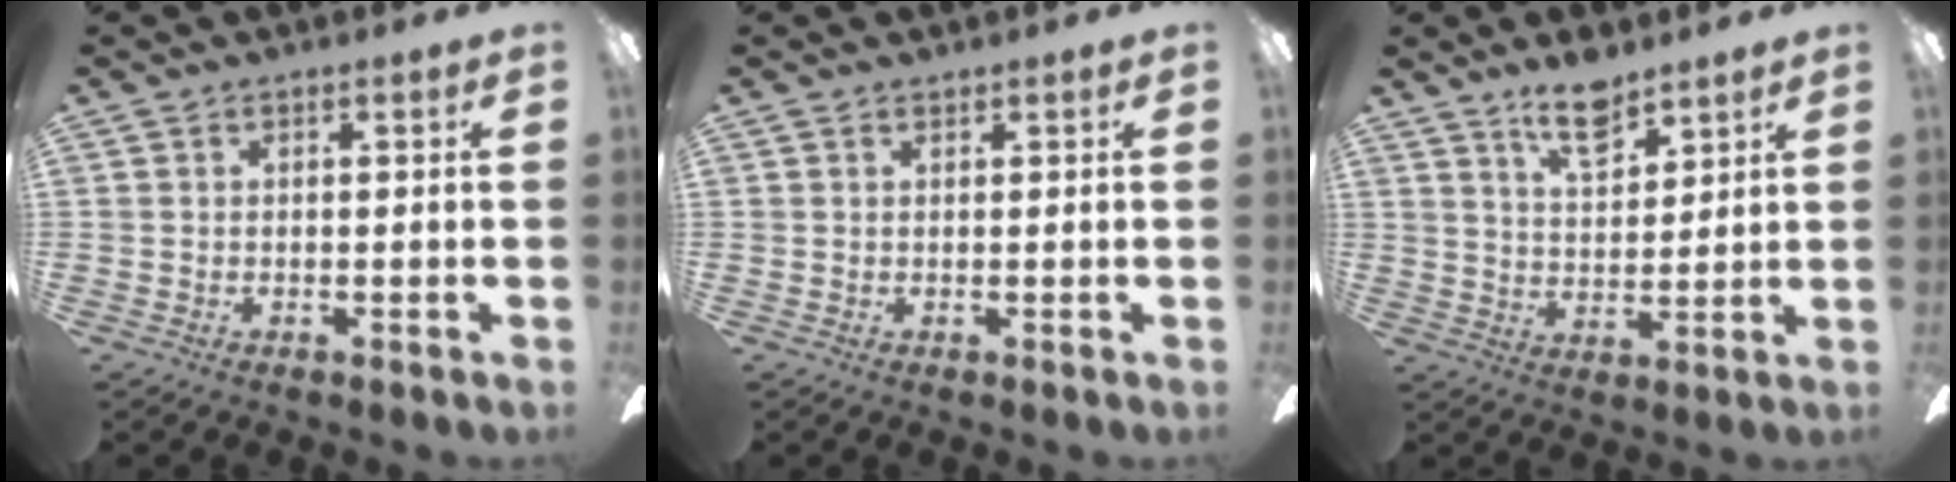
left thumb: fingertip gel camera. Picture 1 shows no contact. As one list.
[{"total": 0.6, "force": [0.5, 0.0, 0.0], "torque": [0.000, -0.001, 0.011]}, {"total": 9.6, "force": [7.2, 3.8, 5.0], "torque": [-0.084, -0.035, 0.128]}]